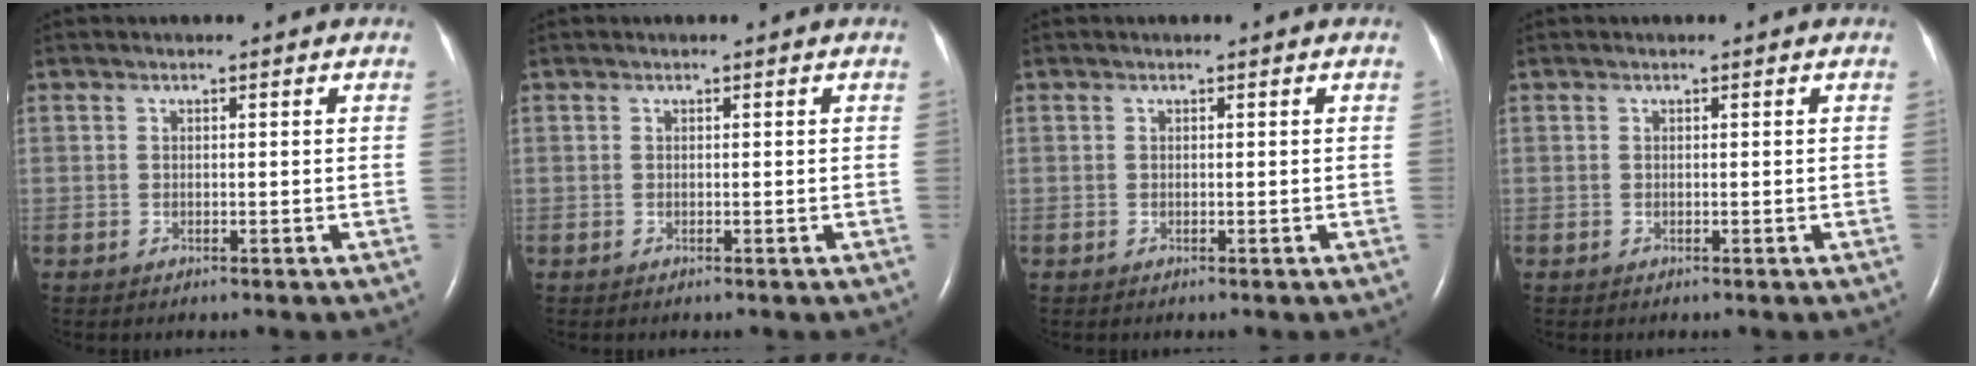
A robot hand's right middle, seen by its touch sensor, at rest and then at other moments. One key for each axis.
{"total": 0.0}
{"total": 0.0}
{"total": 0.0}